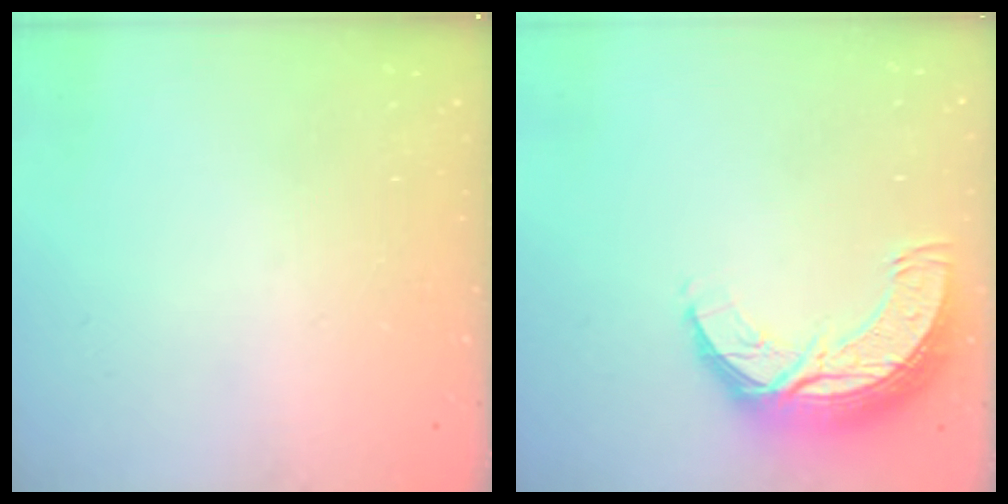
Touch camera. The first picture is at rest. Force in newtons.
{"total": 10.2, "press": 10.2, "slide": 0.6}